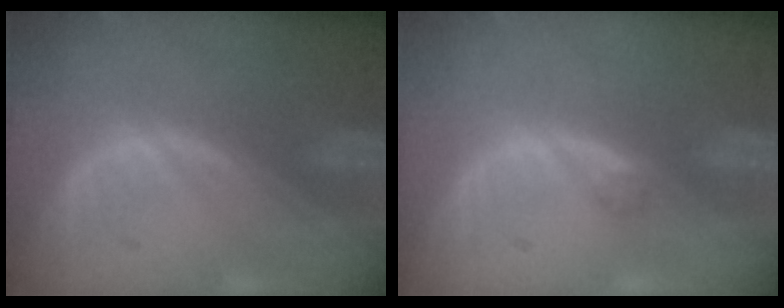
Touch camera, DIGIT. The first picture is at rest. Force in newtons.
{"total": 0.9, "press": 0.9, "slide": 0.1}